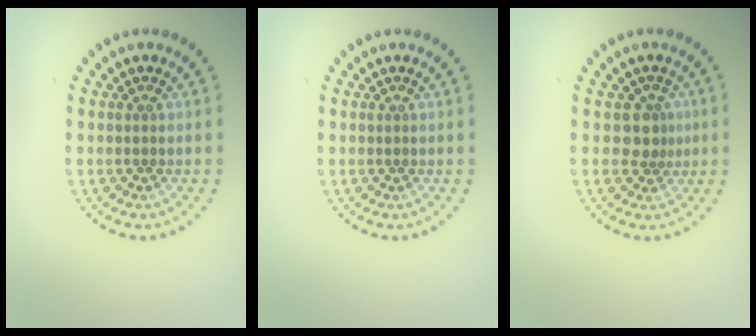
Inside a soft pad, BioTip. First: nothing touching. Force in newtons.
{"total": 0.0}
{"total": 2.1, "press": 1.7, "slide": 1.2}